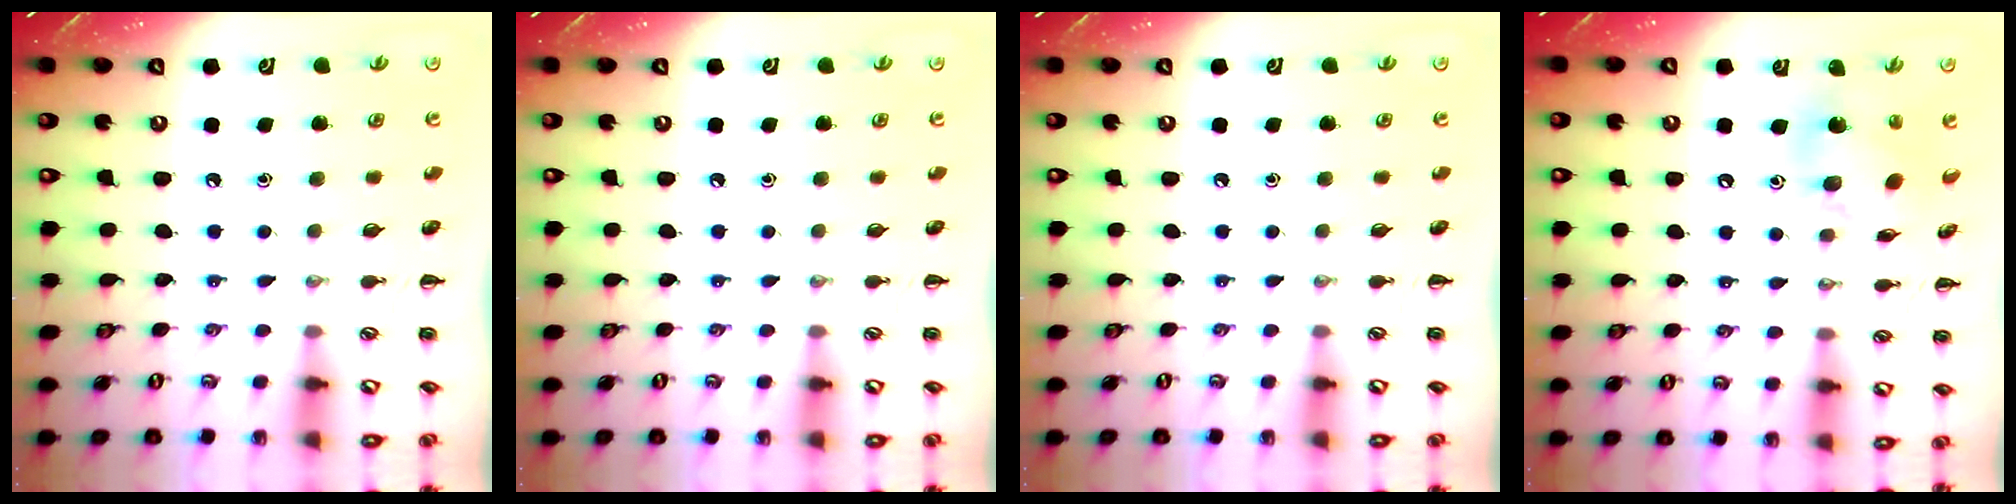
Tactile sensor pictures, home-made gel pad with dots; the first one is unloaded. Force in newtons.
{"total": 0.0}
{"total": 0.0}
{"total": 9.8, "press": 9.6, "slide": 1.7}